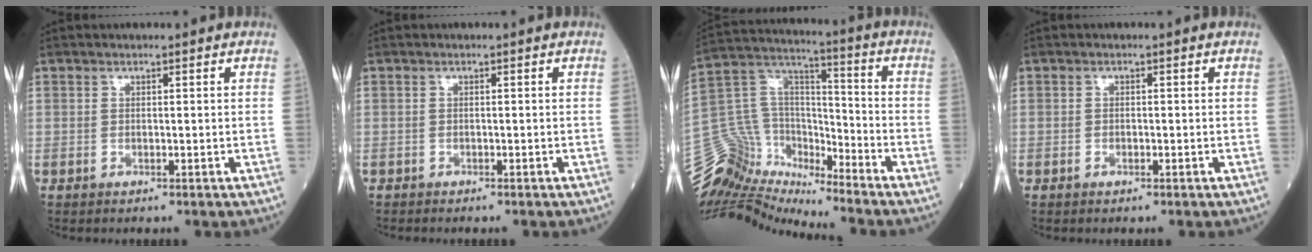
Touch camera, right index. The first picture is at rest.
{"total": 0.6, "force": [-0.6, 0.0, 0.0], "torque": [-0.007, -0.001, -0.015]}
{"total": 17.4, "force": [-16.3, 4.8, 3.6], "torque": [-0.093, 0.072, -0.296]}
{"total": 0.8, "force": [-0.5, 0.3, 0.5], "torque": [-0.009, 0.000, -0.007]}